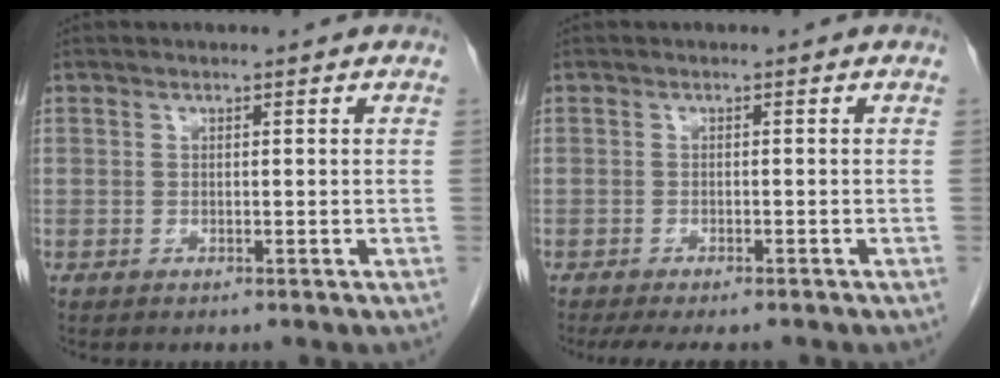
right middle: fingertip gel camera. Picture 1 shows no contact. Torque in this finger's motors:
{"motor_torque": [0.37, -0.27, 0.12, 0.01]}